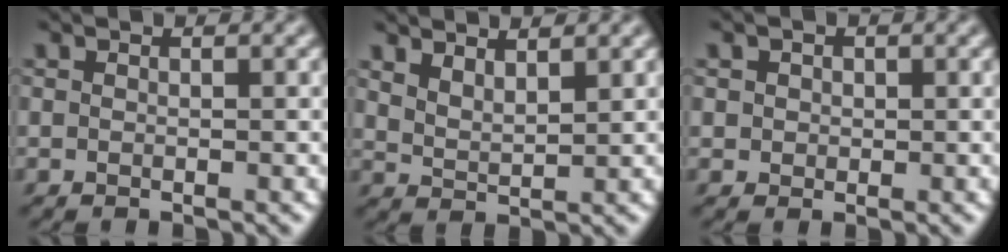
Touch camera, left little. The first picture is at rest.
{"total": 2.7, "force": [2.2, 0.7, 1.3], "torque": [-0.028, 0.002, 0.049]}
{"total": 1.7, "force": [0.6, 1.4, 0.7], "torque": [-0.019, 0.007, 0.010]}